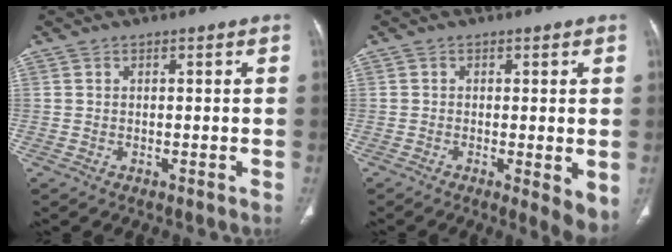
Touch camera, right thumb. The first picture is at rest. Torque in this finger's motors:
{"motor_torque": [-0.18, 0.37, -0.24, 0.02, 0.05]}